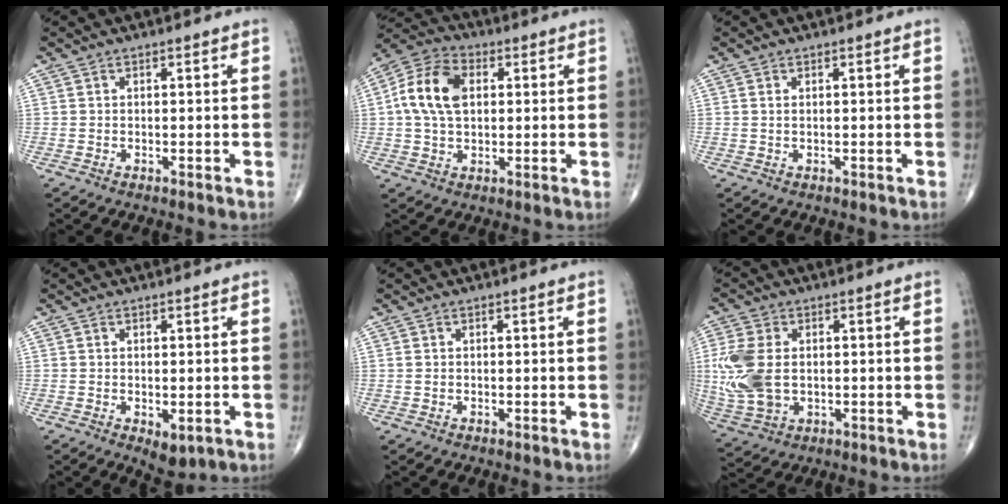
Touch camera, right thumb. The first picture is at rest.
{"total": 11.6, "force": [1.8, 7.6, 8.6], "torque": [-0.163, 0.019, 0.025]}
{"total": 0.6, "force": [0.2, 0.2, 0.5], "torque": [-0.013, 0.003, 0.006]}
{"total": 3.8, "force": [-1.1, 1.9, 3.0], "torque": [-0.039, -0.004, -0.005]}
{"total": 0.6, "force": [0.0, 0.4, 0.4], "torque": [-0.011, 0.005, 0.003]}
{"total": 12.1, "force": [0.5, 8.0, 9.1], "torque": [-0.210, -0.002, 0.019]}